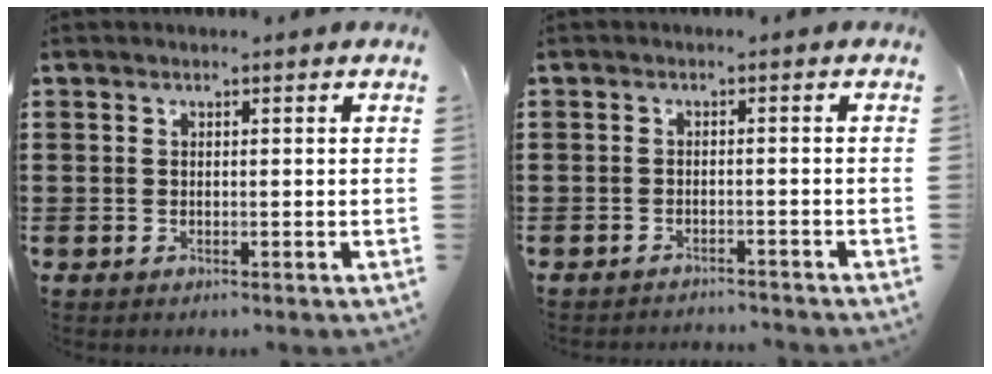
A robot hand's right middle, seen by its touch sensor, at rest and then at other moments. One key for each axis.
{"total": 1.8, "fx": -1.8, "fy": 0.1, "fz": -0.1, "tx": -0.004, "ty": 0.003, "tz": -0.039}